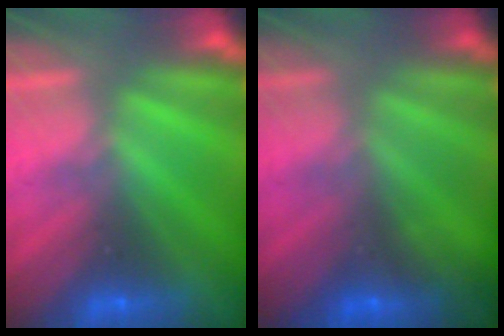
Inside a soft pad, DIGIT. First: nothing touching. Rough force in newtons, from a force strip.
{"total": 1.2}